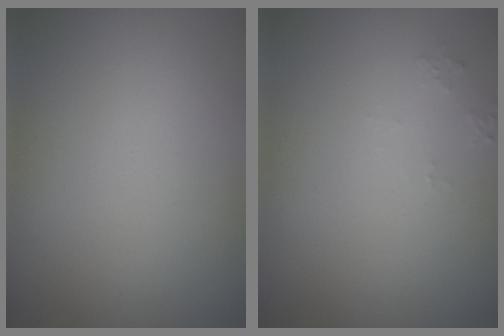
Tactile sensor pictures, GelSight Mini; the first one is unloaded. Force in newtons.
{"total": 0.8, "press": 0.7, "slide": 0.2}